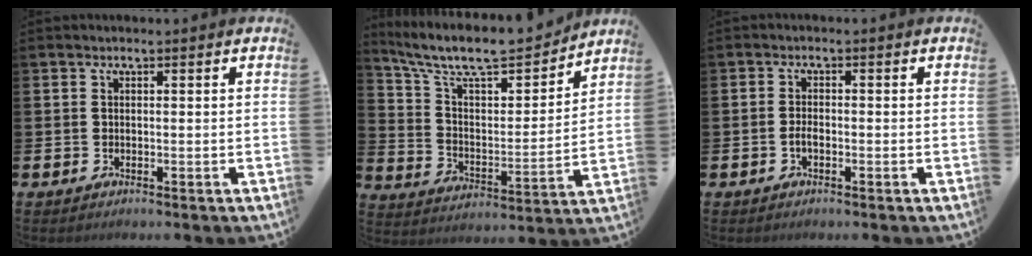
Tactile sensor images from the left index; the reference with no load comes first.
{"total": 10.1, "force": [8.9, 2.7, 3.9], "torque": [-0.114, -0.062, 0.152]}
{"total": 1.6, "force": [-0.7, 0.7, 1.2], "torque": [-0.022, 0.001, -0.014]}